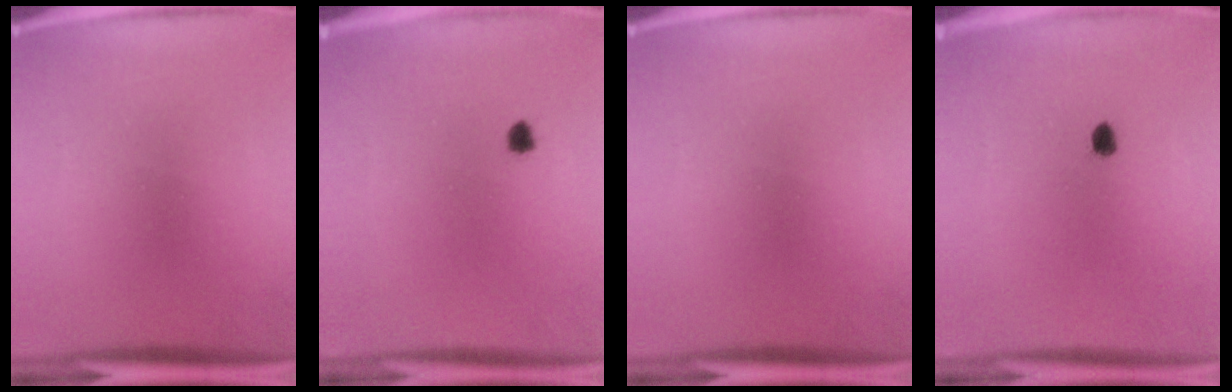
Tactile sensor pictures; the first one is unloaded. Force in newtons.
{"total": 1.1}
{"total": 0.0}
{"total": 1.5}